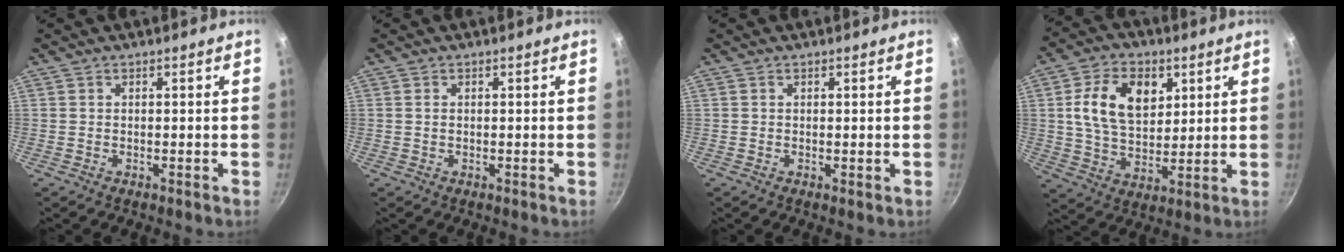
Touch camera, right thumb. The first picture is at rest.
{"total": 0.7, "force": [0.2, 0.5, 0.5], "torque": [-0.008, 0.002, 0.003]}
{"total": 0.0}
{"total": 13.7, "force": [4.2, 9.1, 9.4], "torque": [-0.143, -0.011, 0.070]}